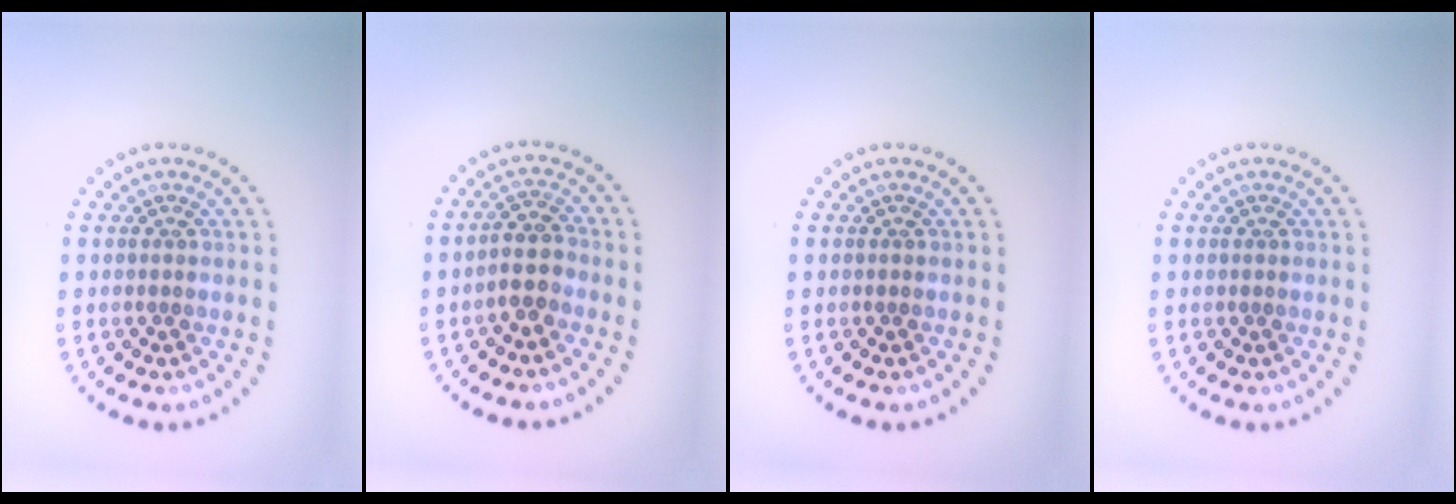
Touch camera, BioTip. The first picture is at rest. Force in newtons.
{"total": 2.5, "press": 2.2, "slide": 1.2}
{"total": 0.0}
{"total": 0.0}